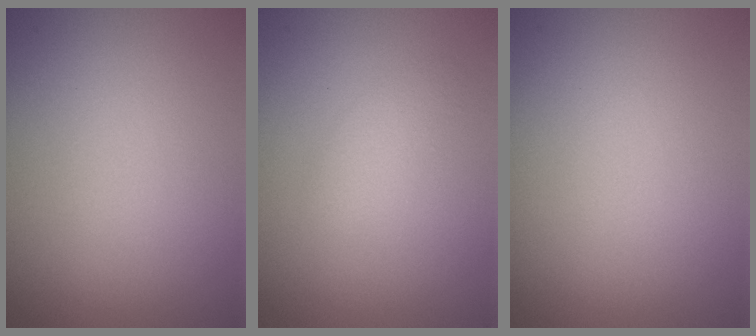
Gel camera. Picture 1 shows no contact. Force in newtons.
{"total": 1.3, "press": 1.3, "slide": 0.1}
{"total": 0.0}